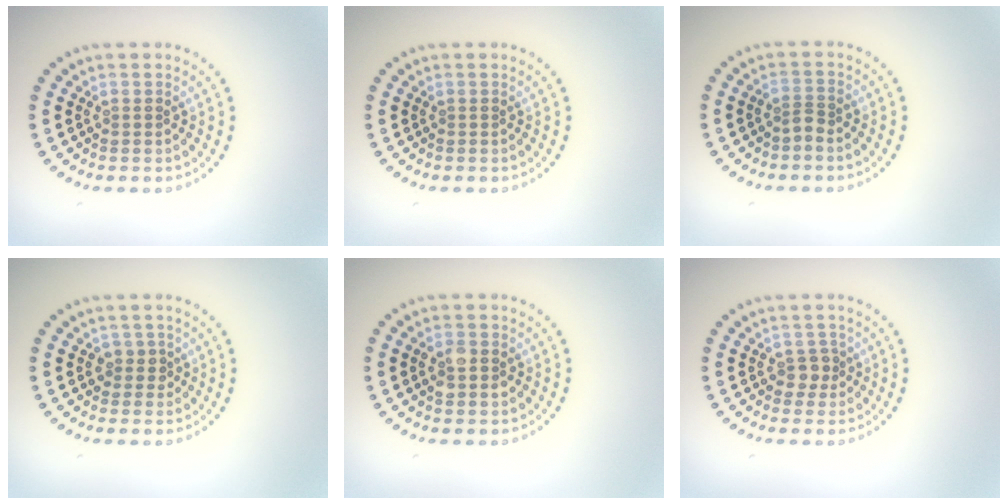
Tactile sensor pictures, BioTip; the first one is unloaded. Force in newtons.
{"total": 0.0}
{"total": 1.1, "press": 0.8, "slide": 0.8}
{"total": 1.5, "press": 1.3, "slide": 0.8}
{"total": 2.5, "press": 2.5, "slide": 0.1}
{"total": 1.7, "press": 1.5, "slide": 0.8}